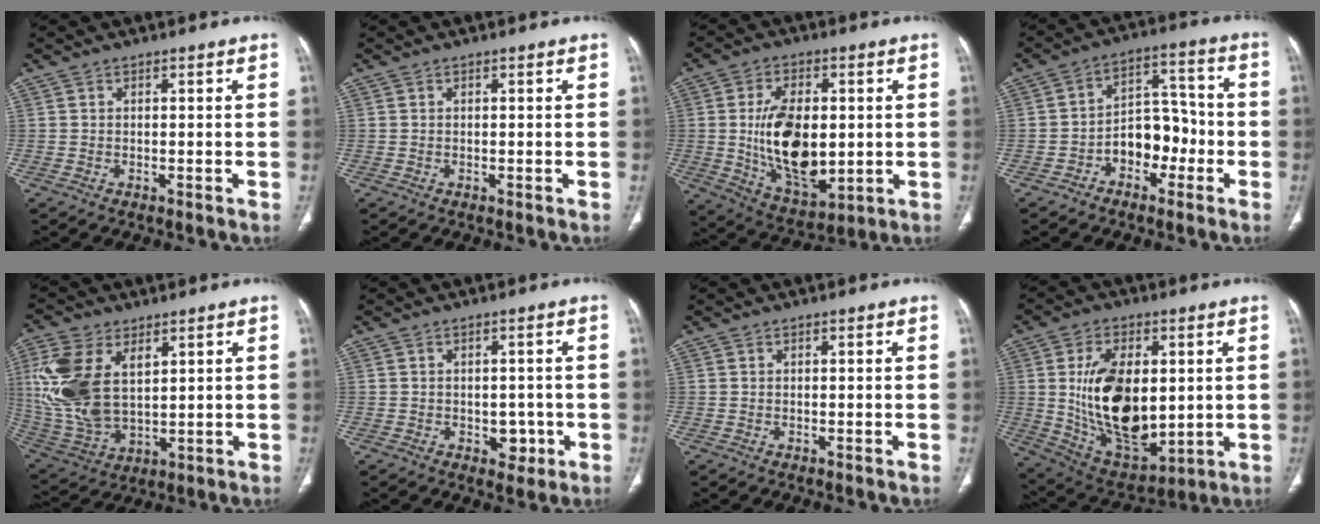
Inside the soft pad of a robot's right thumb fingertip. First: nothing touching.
{"total": 0.0}
{"total": 16.7, "force": [0.1, 9.3, 13.9], "torque": [-0.221, -0.017, 0.018]}
{"total": 9.6, "force": [-3.4, 6.7, 6.0], "torque": [-0.053, 0.054, -0.061]}
{"total": 17.2, "force": [5.1, 10.1, 12.9], "torque": [-0.277, -0.015, 0.112]}
{"total": 3.7, "force": [-1.1, 2.7, 2.2], "torque": [-0.005, 0.006, -0.010]}
{"total": 0.0}
{"total": 20.0, "force": [1.4, 11.4, 16.4], "torque": [-0.264, -0.023, 0.047]}